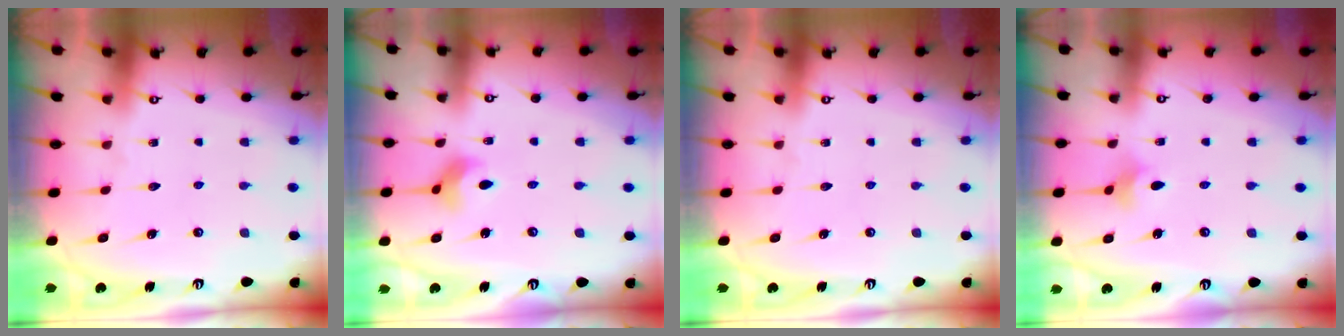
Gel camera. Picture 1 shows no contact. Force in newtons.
{"total": 3.9, "press": 3.9, "slide": 0.7}
{"total": 0.0}
{"total": 3.4, "press": 3.4, "slide": 0.7}